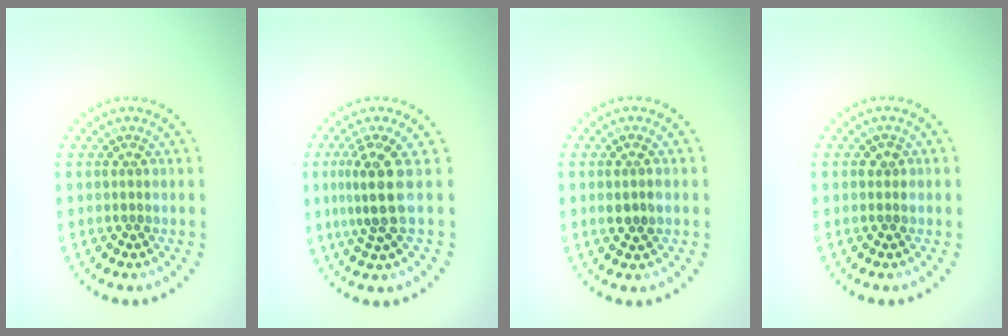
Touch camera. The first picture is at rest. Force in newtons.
{"total": 3.3, "press": 2.4, "slide": 2.3}
{"total": 1.6, "press": 1.5, "slide": 0.5}
{"total": 0.8, "press": 0.8, "slide": 0.1}